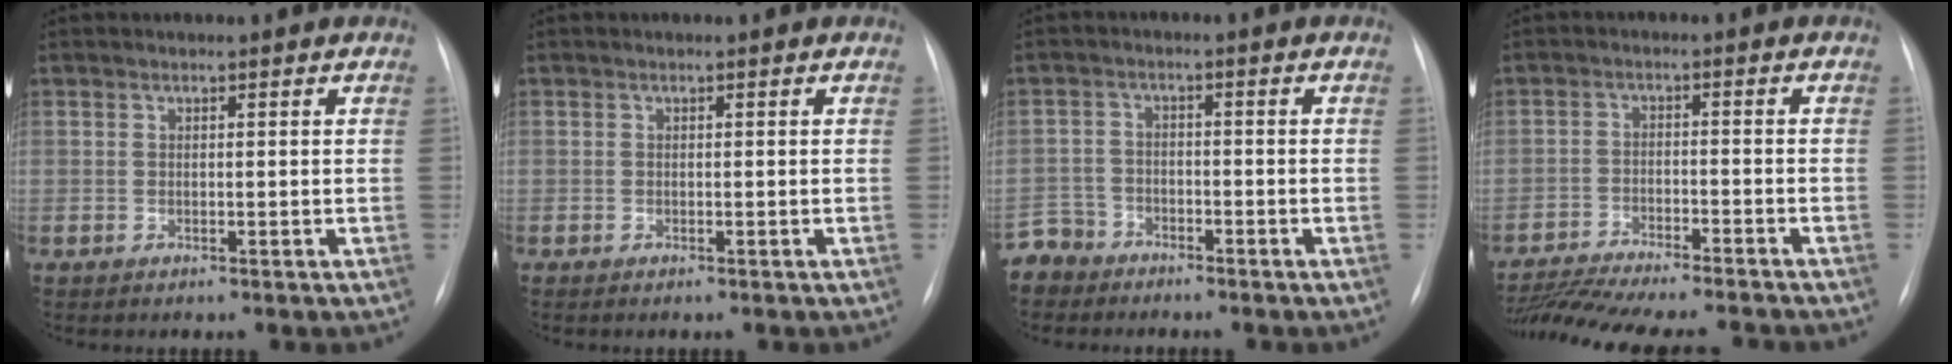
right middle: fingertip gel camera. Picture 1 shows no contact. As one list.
[{"total": 0.0}, {"total": 4.9, "force": [-4.2, 2.4, -0.8], "torque": [0.023, -0.003, -0.085]}, {"total": 18.2, "force": [-16.5, 1.9, 7.5], "torque": [-0.147, -0.026, -0.238]}]